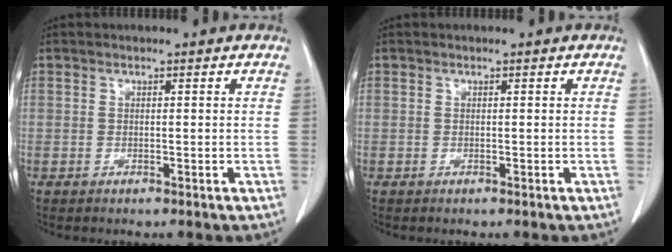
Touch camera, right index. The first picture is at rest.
{"total": 0.0}